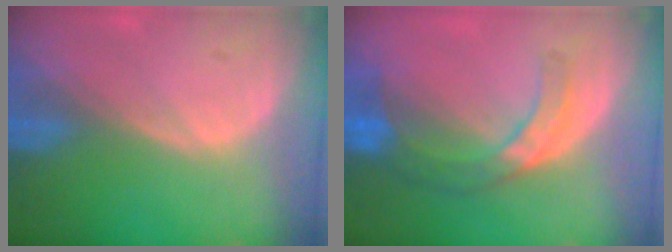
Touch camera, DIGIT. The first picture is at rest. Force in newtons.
{"total": 7.3, "press": 6.4, "slide": 3.4}